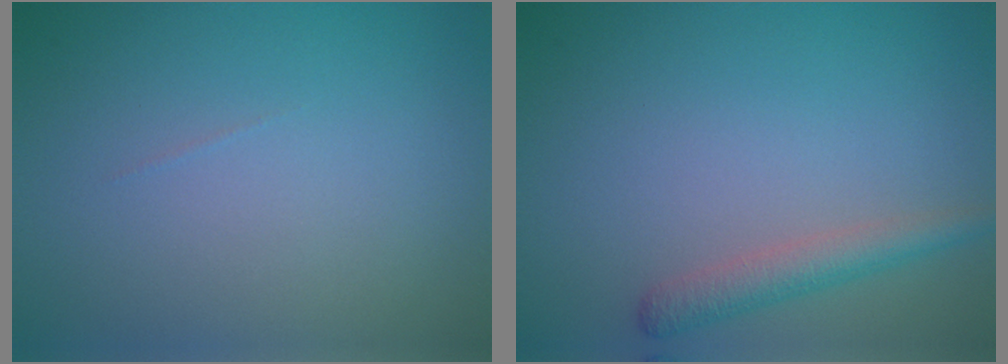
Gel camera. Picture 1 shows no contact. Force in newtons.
{"total": 2.4, "press": 2.4, "slide": 0.1}